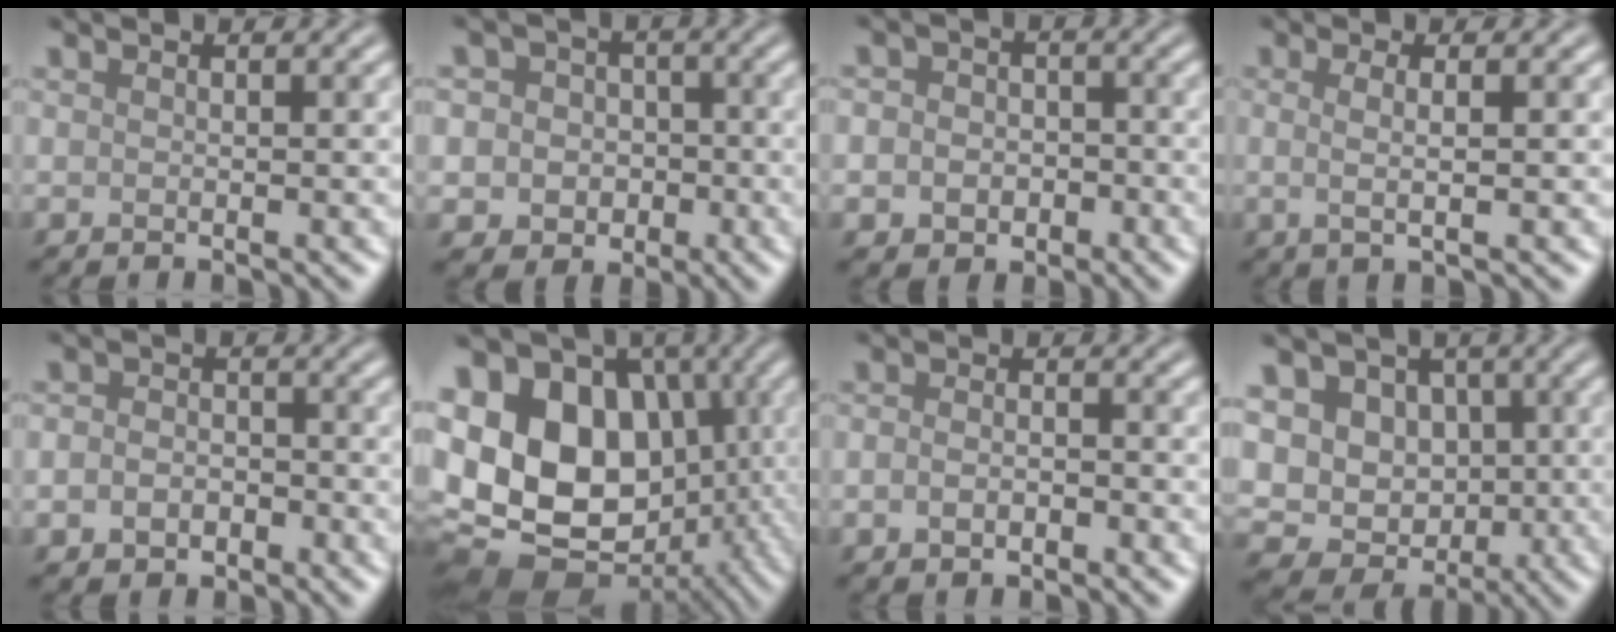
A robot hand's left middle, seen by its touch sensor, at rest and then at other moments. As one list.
[{"total": 5.7, "force": [-0.3, 5.3, 1.9], "torque": [-0.020, 0.027, -0.032]}, {"total": 4.3, "force": [-0.9, 3.8, 1.7], "torque": [-0.008, 0.004, -0.032]}, {"total": 2.2, "force": [0.1, 0.6, 2.1], "torque": [-0.037, 0.001, -0.001]}, {"total": 2.8, "force": [-1.1, 2.2, 1.3], "torque": [-0.003, -0.002, -0.027]}, {"total": 16.6, "force": [-0.6, 12.8, 10.6], "torque": [-0.187, 0.001, -0.003]}, {"total": 1.9, "force": [-0.8, 1.1, 1.3], "torque": [-0.018, 0.000, -0.021]}, {"total": 13.2, "force": [1.0, 11.3, 6.8], "torque": [-0.108, 0.033, -0.009]}]